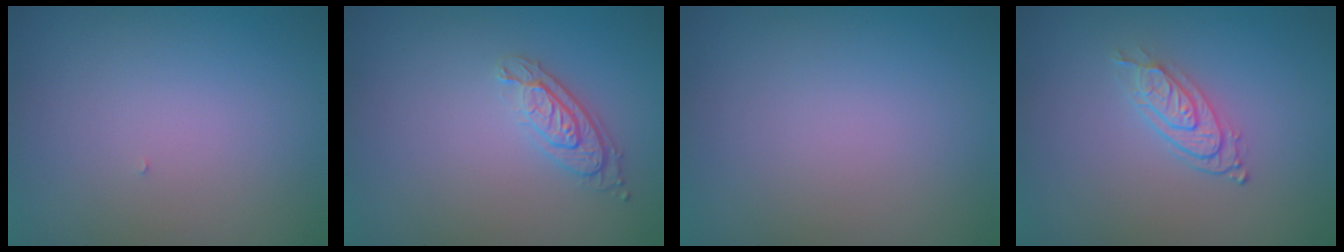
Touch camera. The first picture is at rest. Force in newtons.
{"total": 2.4, "press": 1.9, "slide": 1.4}
{"total": 0.0}
{"total": 2.7, "press": 2.1, "slide": 1.7}